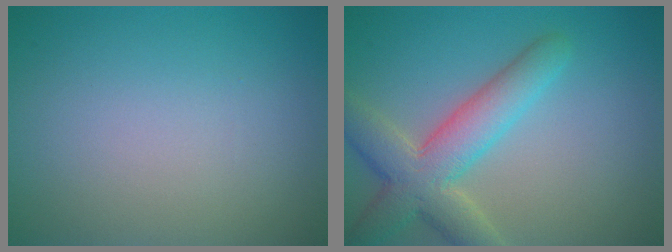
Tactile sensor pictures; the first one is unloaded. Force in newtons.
{"total": 6.1, "press": 6.1, "slide": 0.4}